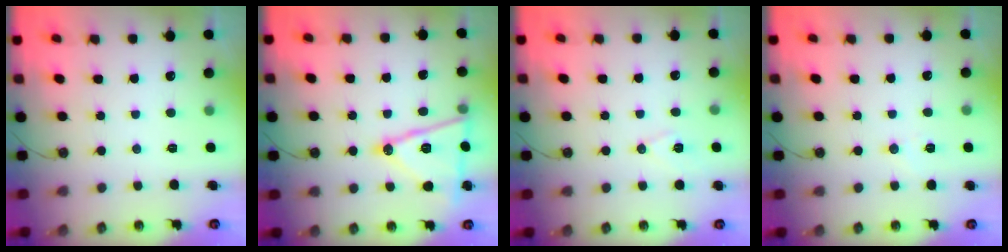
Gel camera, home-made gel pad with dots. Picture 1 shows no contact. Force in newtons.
{"total": 15.9, "press": 15.4, "slide": 3.7}
{"total": 7.1, "press": 6.0, "slide": 3.7}
{"total": 4.4, "press": 4.0, "slide": 1.8}